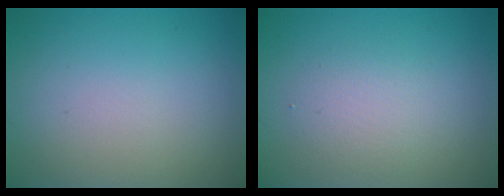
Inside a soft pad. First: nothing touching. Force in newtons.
{"total": 2.5, "press": 2.5, "slide": 0.1}